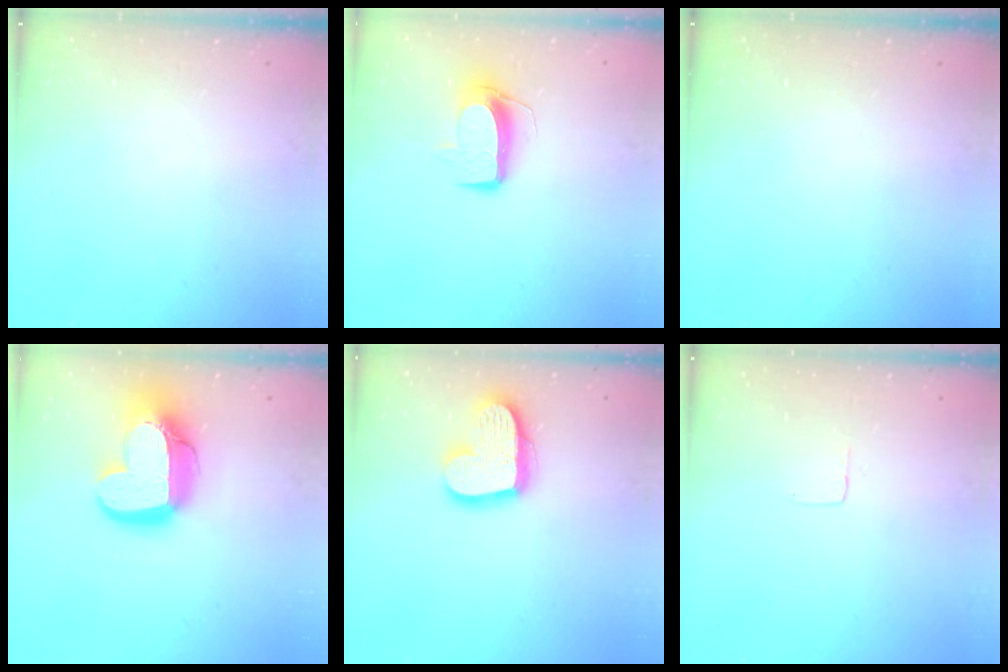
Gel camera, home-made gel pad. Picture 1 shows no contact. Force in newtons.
{"total": 9.9, "press": 9.9, "slide": 0.6}
{"total": 0.0}
{"total": 21.9, "press": 21.8, "slide": 2.2}
{"total": 17.9, "press": 17.9, "slide": 1.4}
{"total": 2.5, "press": 2.5, "slide": 0.1}